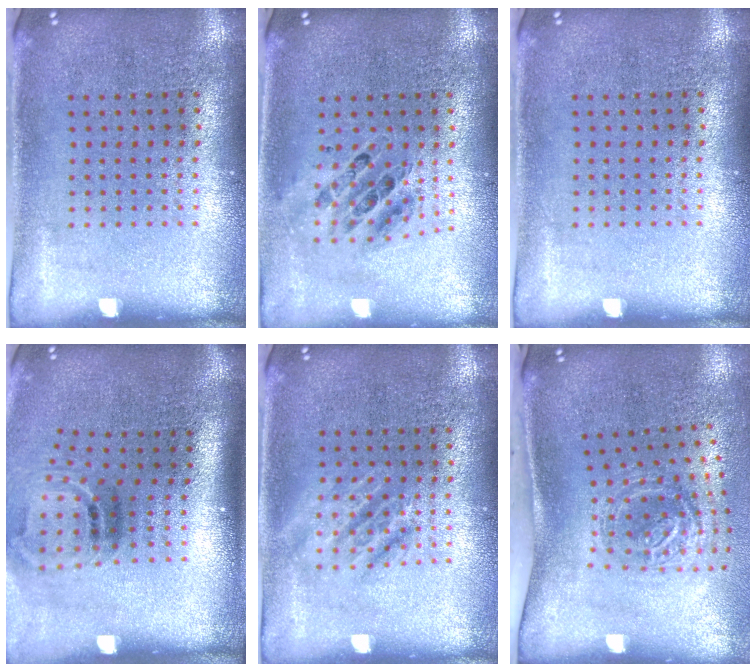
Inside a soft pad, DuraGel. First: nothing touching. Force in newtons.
{"total": 0.8, "press": 0.8, "slide": 0.1}
{"total": 0.0}
{"total": 2.0, "press": 1.2, "slide": 1.6}
{"total": 2.0, "press": 2.0, "slide": 0.3}
{"total": 1.7, "press": 1.2, "slide": 1.3}